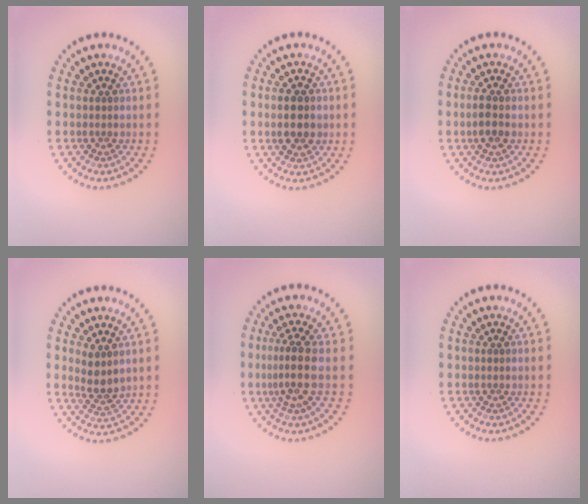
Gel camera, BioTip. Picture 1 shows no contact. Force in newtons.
{"total": 3.3, "press": 3.3, "slide": 0.1}
{"total": 1.8, "press": 1.8, "slide": 0.4}
{"total": 2.3, "press": 1.9, "slide": 1.4}
{"total": 2.8, "press": 2.0, "slide": 1.9}
{"total": 0.0}